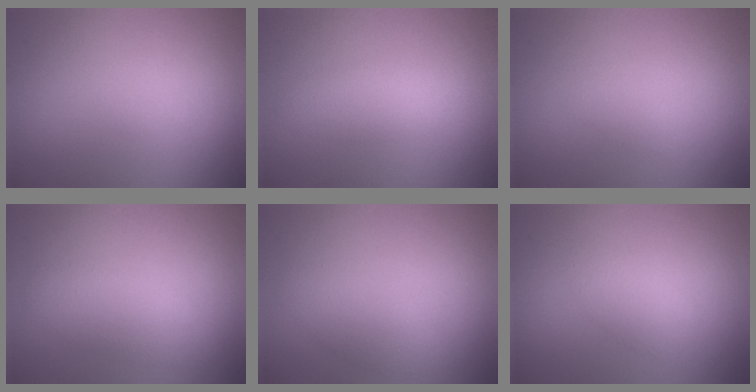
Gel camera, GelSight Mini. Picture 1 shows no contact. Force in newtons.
{"total": 2.3, "press": 2.3, "slide": 0.0}
{"total": 0.7, "press": 0.7, "slide": 0.0}
{"total": 2.8, "press": 2.7, "slide": 0.3}
{"total": 2.2, "press": 2.2, "slide": 0.0}
{"total": 1.6, "press": 1.6, "slide": 0.1}